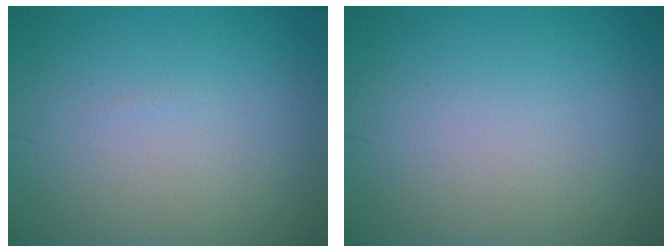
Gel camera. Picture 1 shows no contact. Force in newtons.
{"total": 0.0}